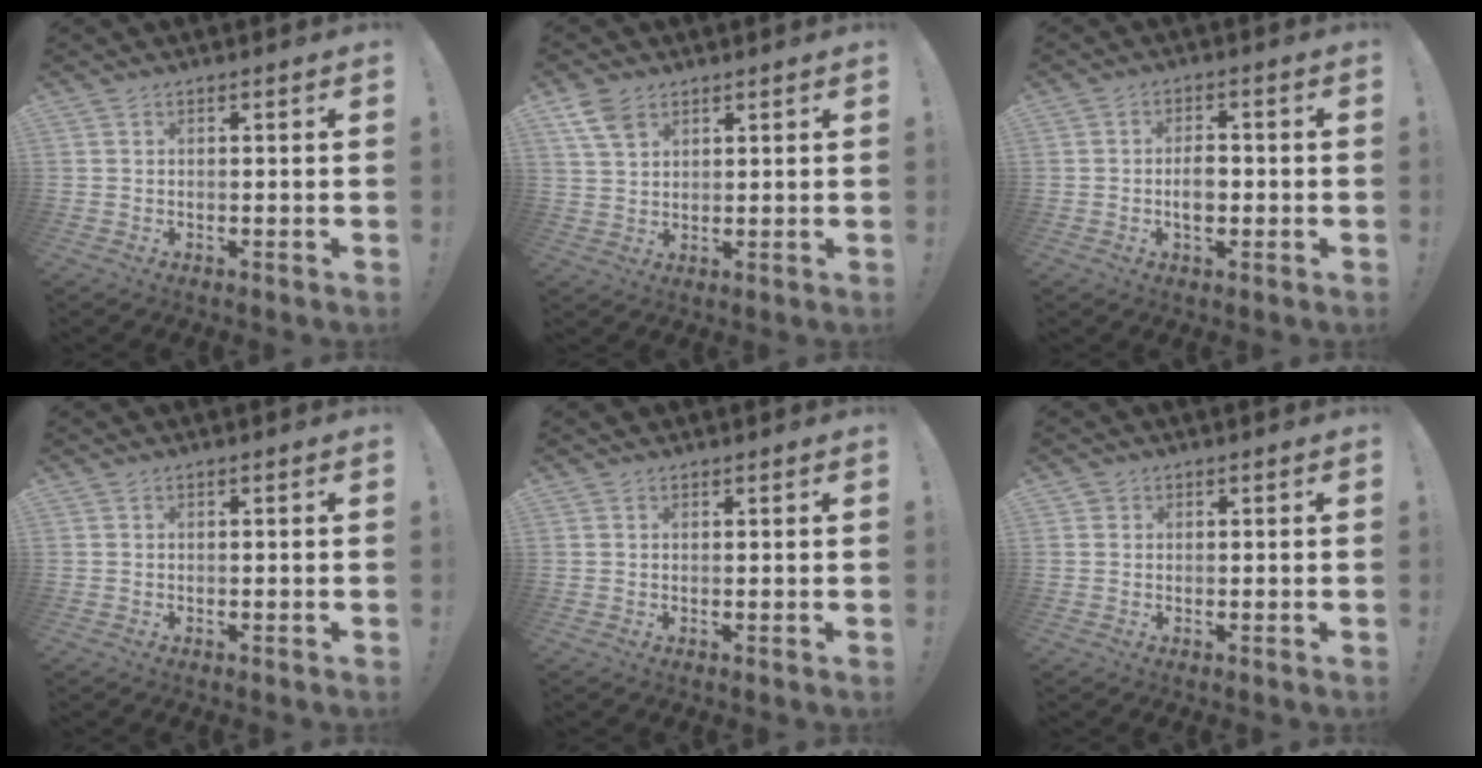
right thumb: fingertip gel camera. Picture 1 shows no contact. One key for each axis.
{"total": 7.0, "fx": 4.1, "fy": 4.2, "fz": 3.7, "tx": -0.067, "ty": -0.012, "tz": 0.082}
{"total": 5.0, "fx": -1.1, "fy": 3.1, "fz": 3.7, "tx": -0.045, "ty": 0.003, "tz": -0.023}
{"total": 0.0}
{"total": 0.7, "fx": 0.6, "fy": 0.3, "fz": 0.1, "tx": -0.002, "ty": -0.001, "tz": 0.011}
{"total": 1.0, "fx": 0.5, "fy": 0.9, "fz": 0.2, "tx": 0.003, "ty": -0.002, "tz": 0.008}